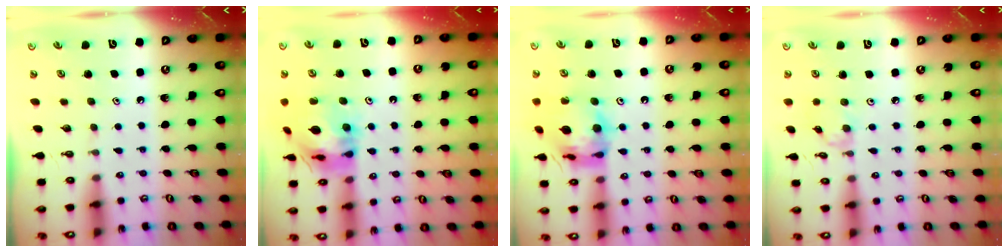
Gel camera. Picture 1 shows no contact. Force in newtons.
{"total": 15.1, "press": 15.0, "slide": 1.8}
{"total": 15.6, "press": 15.4, "slide": 1.9}
{"total": 0.9, "press": 0.9, "slide": 0.3}